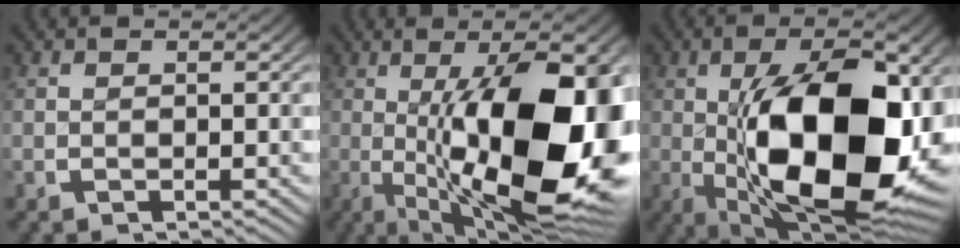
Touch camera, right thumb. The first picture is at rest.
{"total": 23.8, "force": [-2.9, 11.5, 20.6], "torque": [-0.312, -0.035, -0.019]}
{"total": 23.8, "force": [-3.4, 12.9, 19.7], "torque": [-0.332, -0.055, -0.026]}